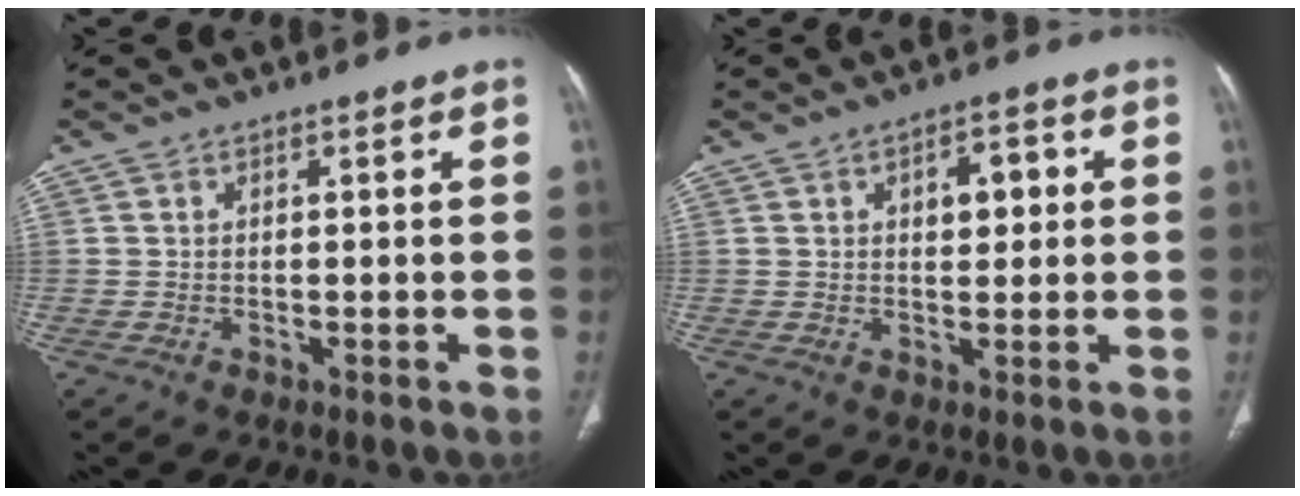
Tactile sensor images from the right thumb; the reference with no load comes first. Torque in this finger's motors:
{"motor_torque": [-0.52, 0.58, 0.03, 0.21, -0.04]}